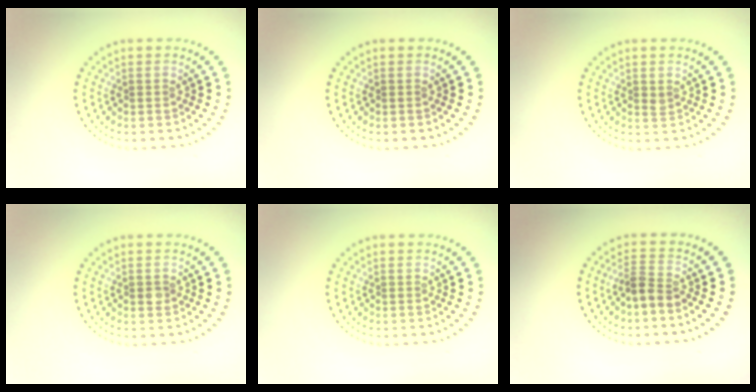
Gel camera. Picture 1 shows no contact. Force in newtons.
{"total": 0.0}
{"total": 0.5, "press": 0.5, "slide": 0.3}
{"total": 0.8, "press": 0.8, "slide": 0.0}
{"total": 0.0}
{"total": 2.3, "press": 1.8, "slide": 1.4}